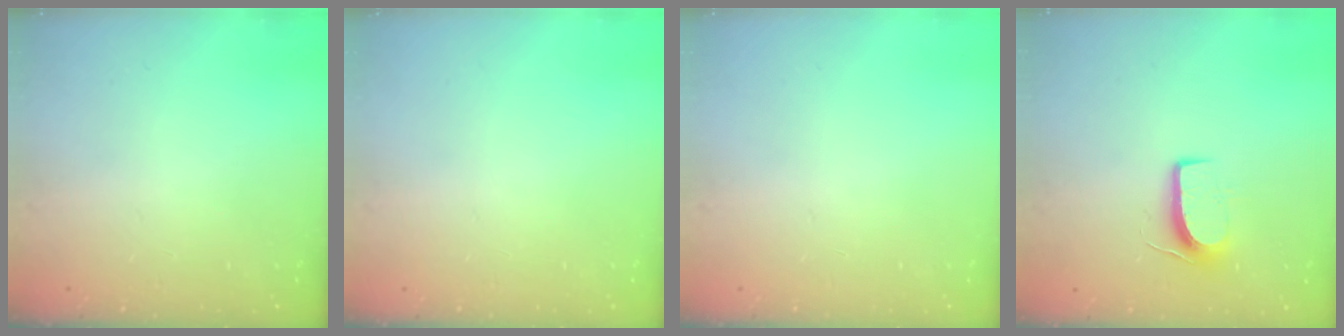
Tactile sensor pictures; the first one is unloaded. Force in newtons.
{"total": 0.0}
{"total": 0.0}
{"total": 7.6, "press": 7.6, "slide": 0.5}